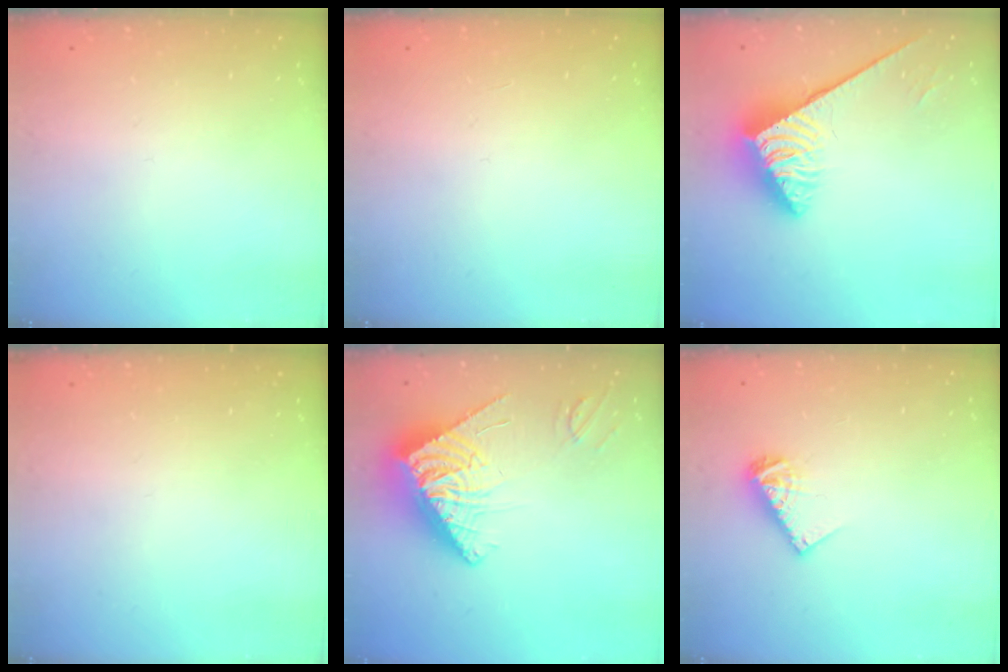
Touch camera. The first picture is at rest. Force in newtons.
{"total": 0.0}
{"total": 4.2, "press": 4.2, "slide": 0.7}
{"total": 0.0}
{"total": 14.1, "press": 14.0, "slide": 1.4}
{"total": 8.2, "press": 8.2, "slide": 0.7}